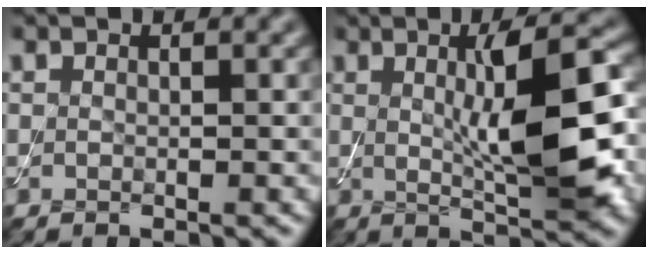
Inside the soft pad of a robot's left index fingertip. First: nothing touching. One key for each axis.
{"total": 8.9, "fx": 0.7, "fy": 2.1, "fz": 8.6, "tx": -0.118, "ty": 0.000, "tz": 0.013}